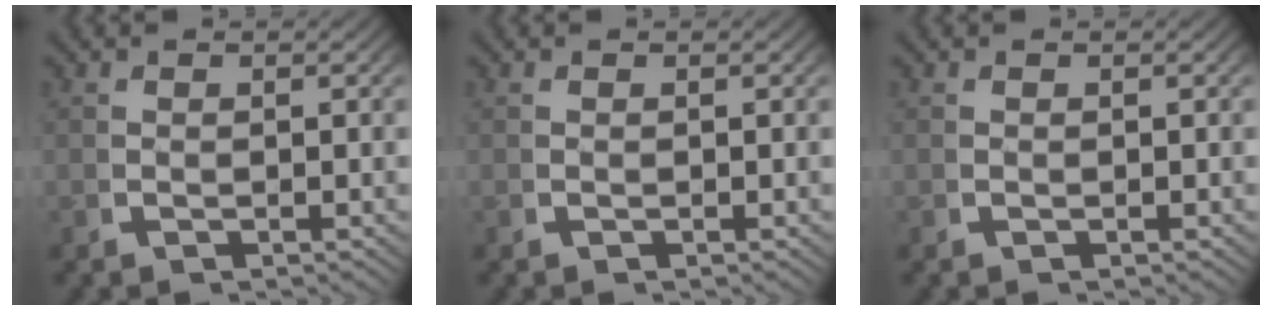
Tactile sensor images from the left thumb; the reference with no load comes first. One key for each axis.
{"total": 0.0}
{"total": 0.6, "fx": 0.2, "fy": -0.5, "fz": -0.2, "tx": 0.007, "ty": -0.001, "tz": 0.005}